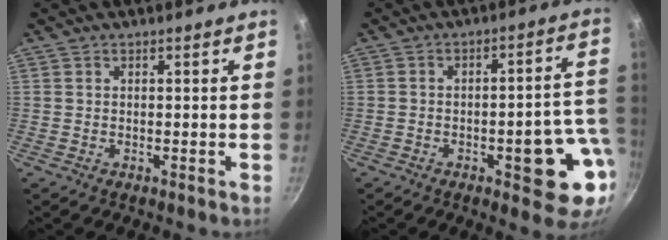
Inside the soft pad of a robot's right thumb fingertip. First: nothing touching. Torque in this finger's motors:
{"motor_torque": [1.55, 1.64, 1.56, -0.32, 0.25]}